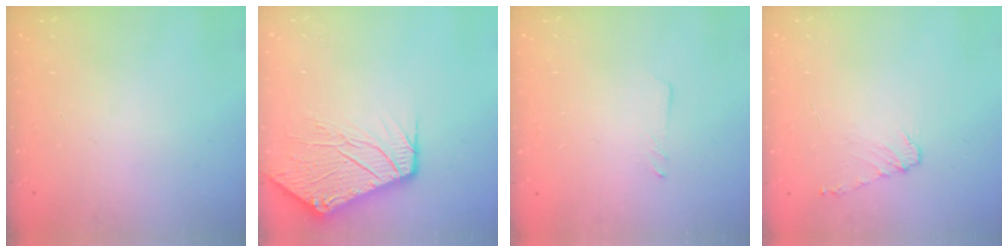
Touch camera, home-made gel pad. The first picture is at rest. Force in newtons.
{"total": 11.6, "press": 11.6, "slide": 0.9}
{"total": 1.3, "press": 1.2, "slide": 0.1}
{"total": 4.7, "press": 4.6, "slide": 0.7}